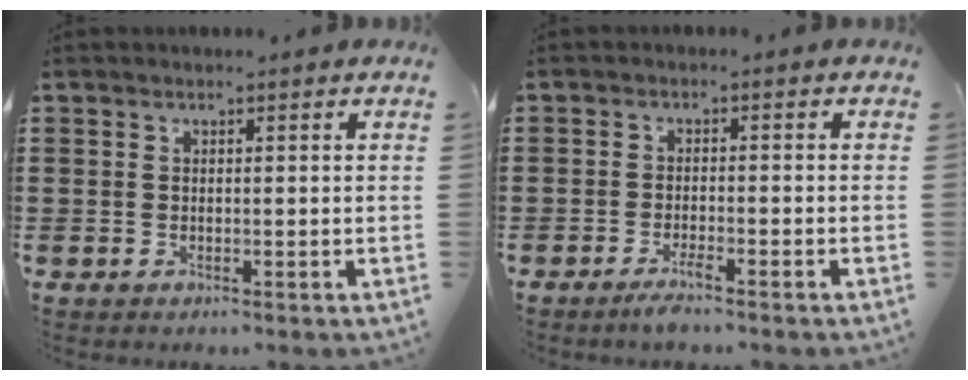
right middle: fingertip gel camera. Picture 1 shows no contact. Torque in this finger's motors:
{"motor_torque": [2.14, 0.00, 0.04, 0.01]}